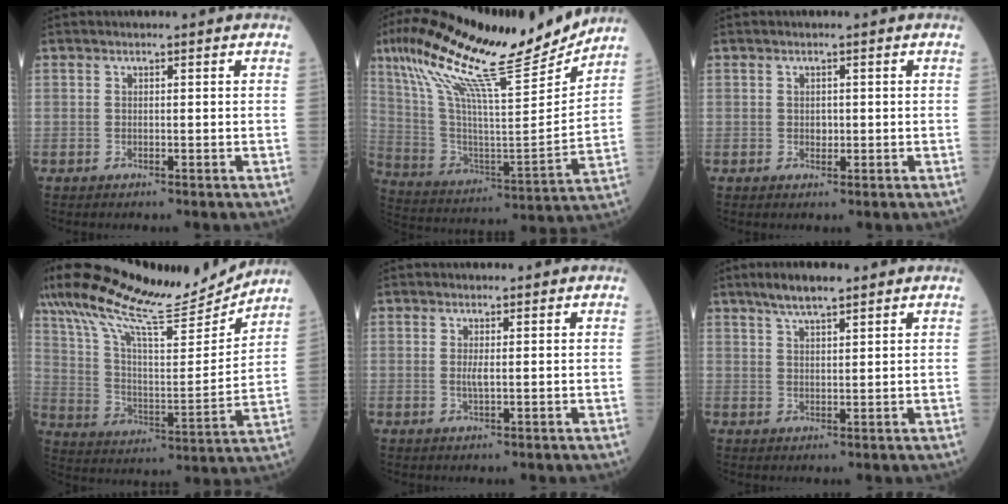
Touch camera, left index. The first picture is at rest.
{"total": 23.5, "force": [18.5, 2.2, 14.3], "torque": [-0.263, 0.002, 0.315]}
{"total": 1.0, "force": [-0.2, 0.8, 0.5], "torque": [-0.010, -0.004, -0.002]}
{"total": 20.1, "force": [18.1, 1.8, 8.6], "torque": [-0.172, -0.007, 0.296]}
{"total": 1.2, "force": [-0.1, 0.2, 1.2], "torque": [-0.030, -0.006, 0.000]}
{"total": 4.7, "force": [3.6, 0.7, 3.0], "torque": [-0.062, 0.009, 0.066]}